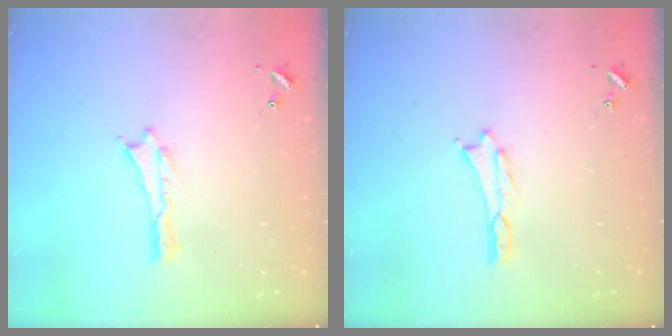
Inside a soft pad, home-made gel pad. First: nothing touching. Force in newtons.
{"total": 0.0}